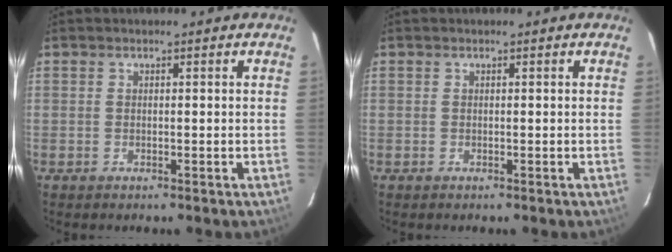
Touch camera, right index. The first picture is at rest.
{"total": 0.0}